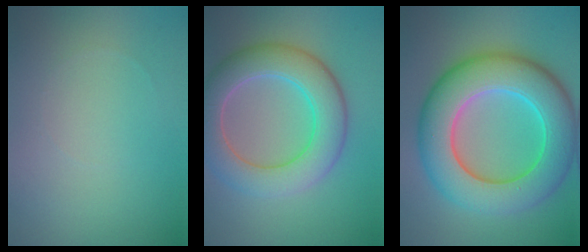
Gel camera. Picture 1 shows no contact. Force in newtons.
{"total": 7.1, "press": 7.1, "slide": 0.3}
{"total": 11.1, "press": 11.1, "slide": 0.3}